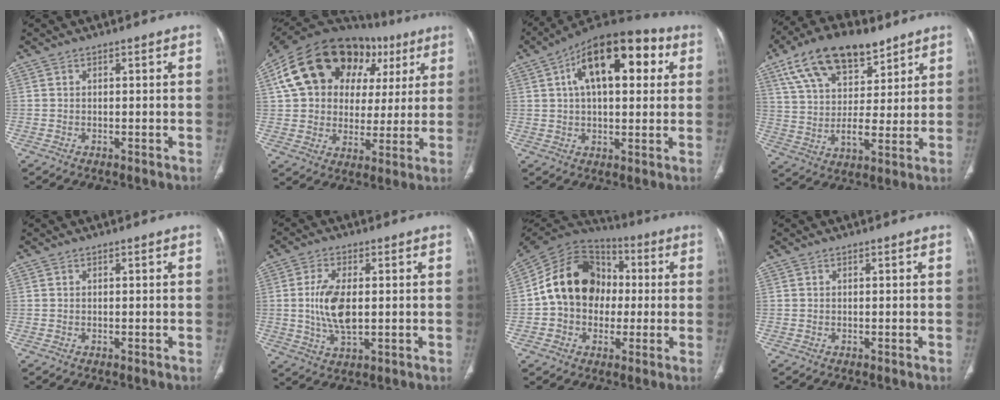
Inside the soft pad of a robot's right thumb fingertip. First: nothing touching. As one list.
[{"total": 26.0, "force": [9.7, 18.0, 16.0], "torque": [-0.234, 0.042, 0.162]}, {"total": 19.4, "force": [6.0, 9.6, 15.8], "torque": [-0.217, 0.022, 0.084]}, {"total": 19.1, "force": [11.2, 9.7, 12.0], "torque": [-0.182, -0.025, 0.200]}, {"total": 0.0}, {"total": 8.7, "force": [0.2, 4.0, 7.7], "torque": [-0.163, -0.008, 0.007]}, {"total": 17.2, "force": [0.2, 13.7, 10.3], "torque": [-0.148, 0.035, -0.005]}, {"total": 0.0}]